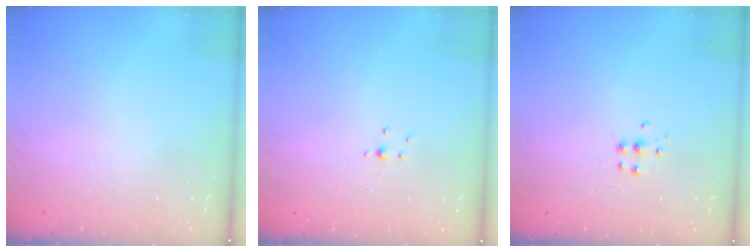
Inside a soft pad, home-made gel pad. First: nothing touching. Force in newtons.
{"total": 2.5, "press": 2.3, "slide": 1.0}
{"total": 4.4, "press": 4.4, "slide": 0.4}